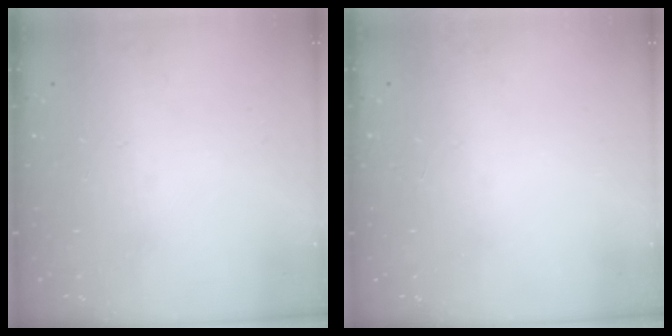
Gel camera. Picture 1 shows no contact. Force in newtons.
{"total": 0.0}